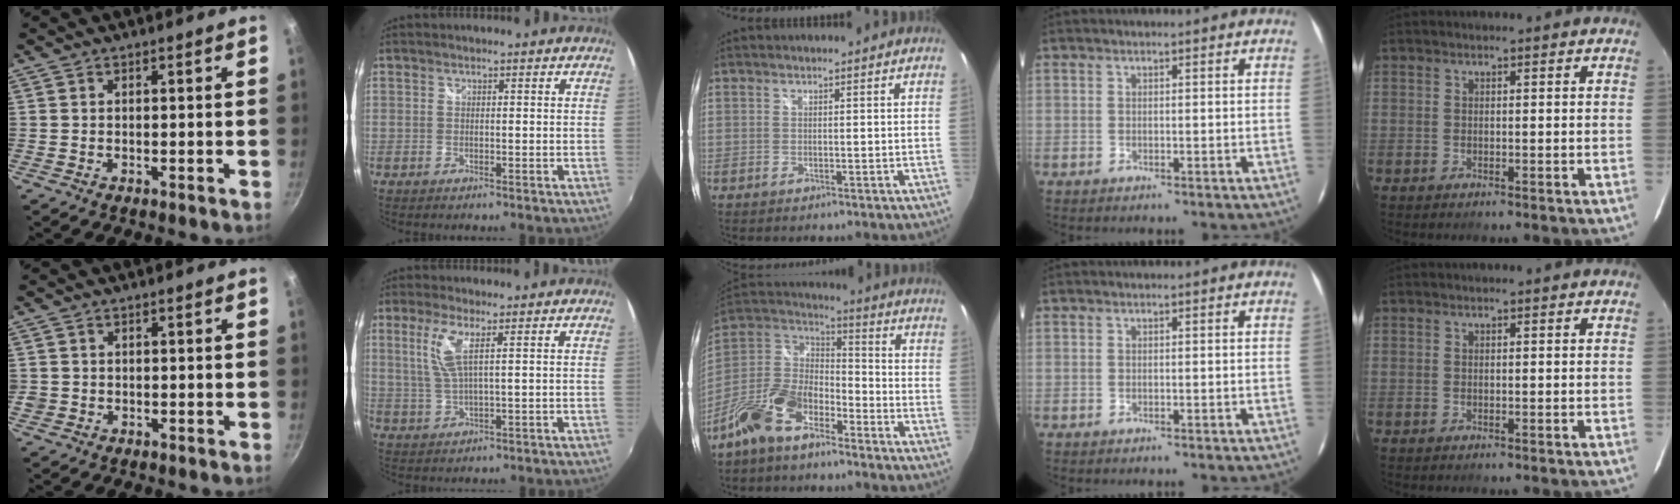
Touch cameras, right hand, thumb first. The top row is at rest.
{"thumb": {"total": 1.5, "force": [-0.2, 1.4, 0.4], "torque": [-0.007, 0.003, -0.001]}, "index": {"total": 5.3, "force": [2.1, 0.4, 4.8], "torque": [-0.106, 0.001, 0.048]}, "middle": {"total": 15.6, "force": [-9.9, 7.7, 9.3], "torque": [-0.199, 0.008, -0.193]}}